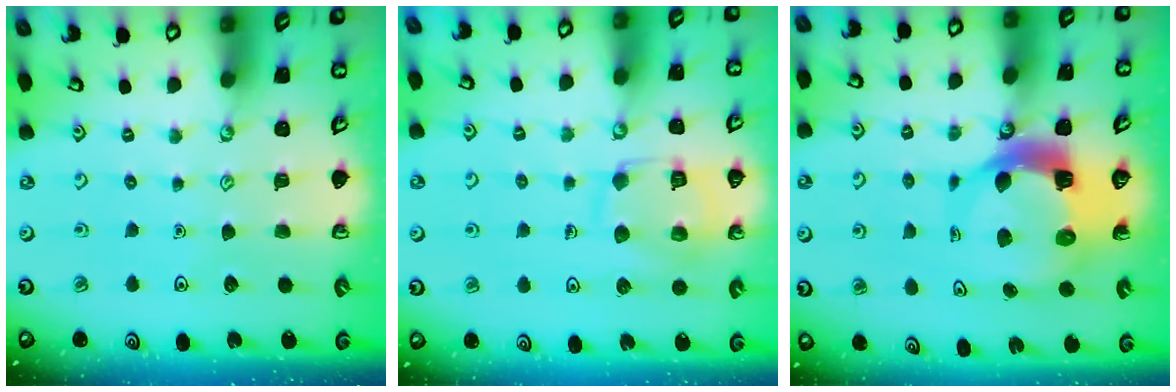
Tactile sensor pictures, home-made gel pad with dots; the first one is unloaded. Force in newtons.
{"total": 12.8, "press": 12.8, "slide": 1.2}
{"total": 8.8, "press": 8.7, "slide": 1.1}